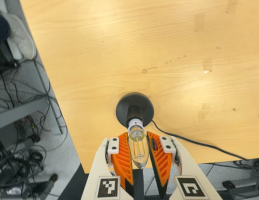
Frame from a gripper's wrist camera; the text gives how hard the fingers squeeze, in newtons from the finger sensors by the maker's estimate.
{"total": 14.4, "left": 15.0, "right": 13.8}